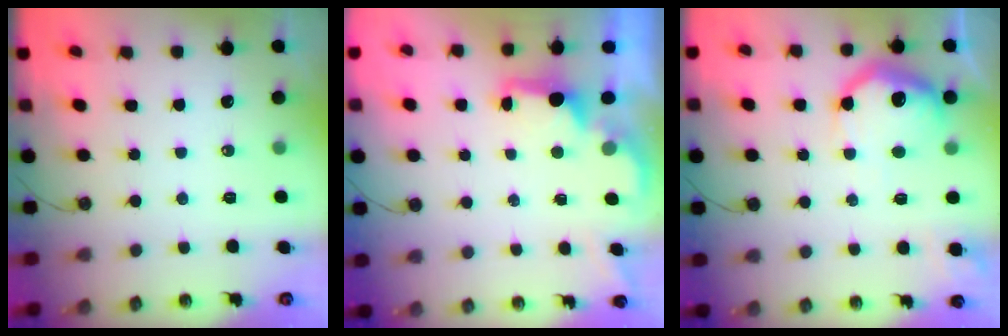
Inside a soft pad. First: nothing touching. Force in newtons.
{"total": 2.1, "press": 1.9, "slide": 0.8}
{"total": 13.9, "press": 13.9, "slide": 0.9}